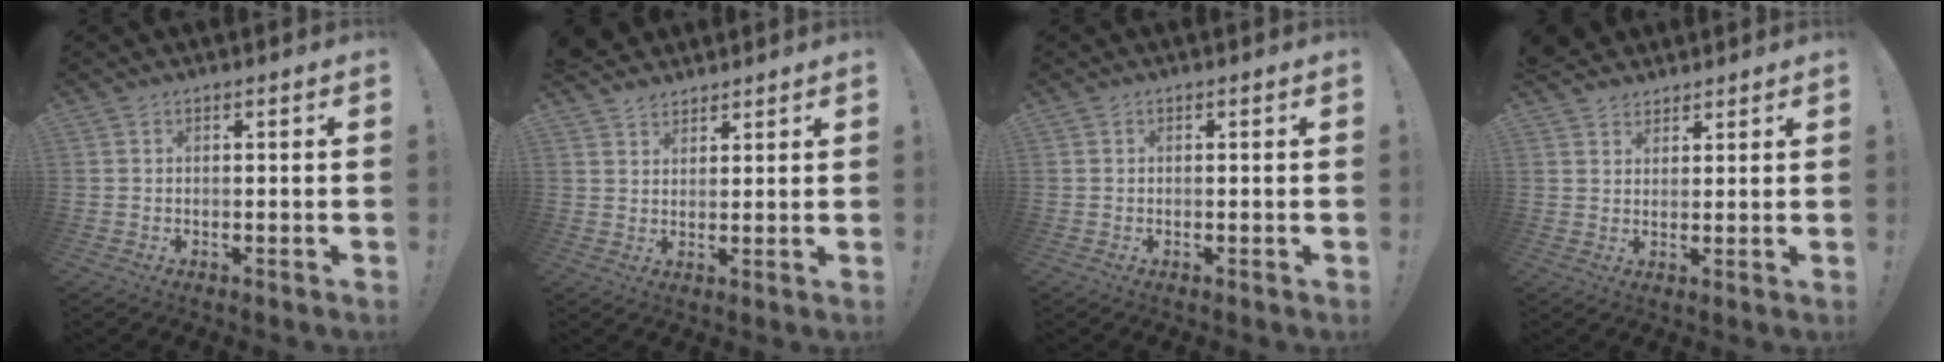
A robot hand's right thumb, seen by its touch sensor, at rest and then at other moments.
{"total": 4.8, "force": [4.0, 2.5, 0.6], "torque": [-0.007, -0.025, 0.076]}
{"total": 0.0}
{"total": 4.5, "force": [3.6, 2.8, 0.1], "torque": [-0.007, -0.020, 0.069]}